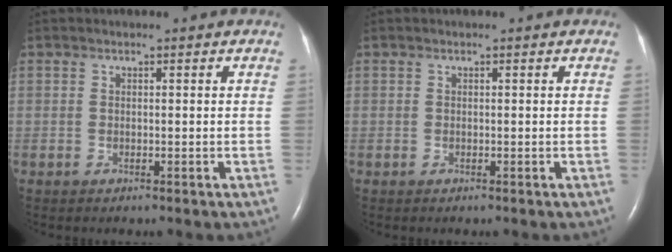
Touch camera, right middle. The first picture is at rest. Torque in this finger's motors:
{"motor_torque": [-0.05, 0.05, 0.00, 0.01]}